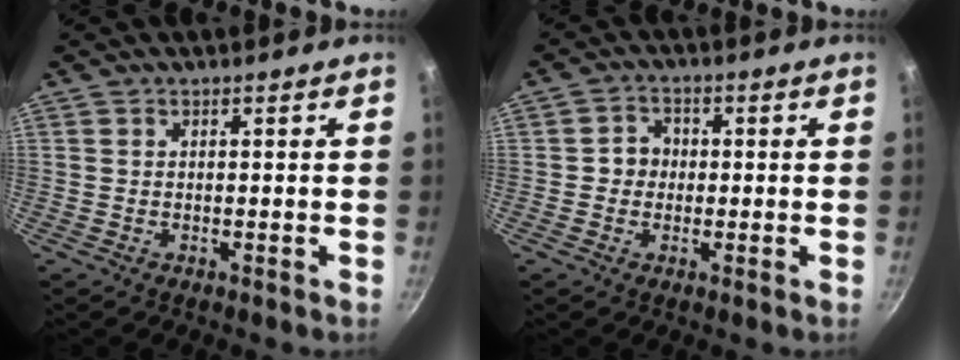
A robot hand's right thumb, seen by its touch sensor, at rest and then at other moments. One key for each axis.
{"total": 3.9, "fx": -0.2, "fy": 3.5, "fz": 1.6, "tx": -0.004, "ty": 0.012, "tz": -0.011}